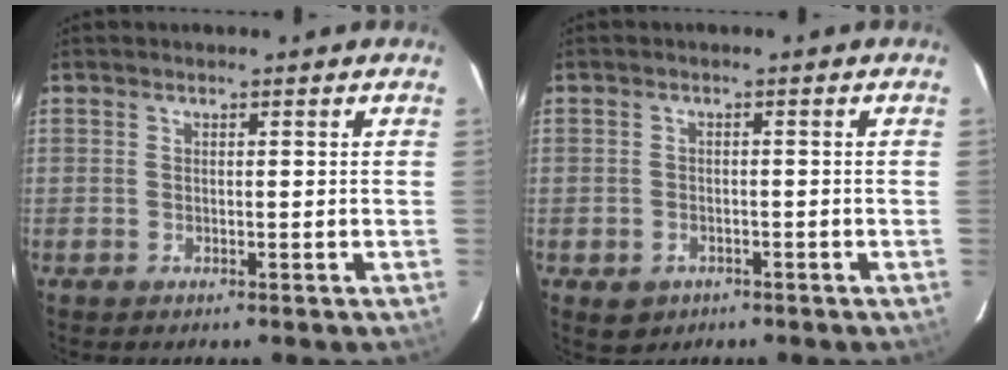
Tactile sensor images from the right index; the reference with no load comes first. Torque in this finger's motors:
{"motor_torque": [0.35, -0.21, -0.08, -0.01]}